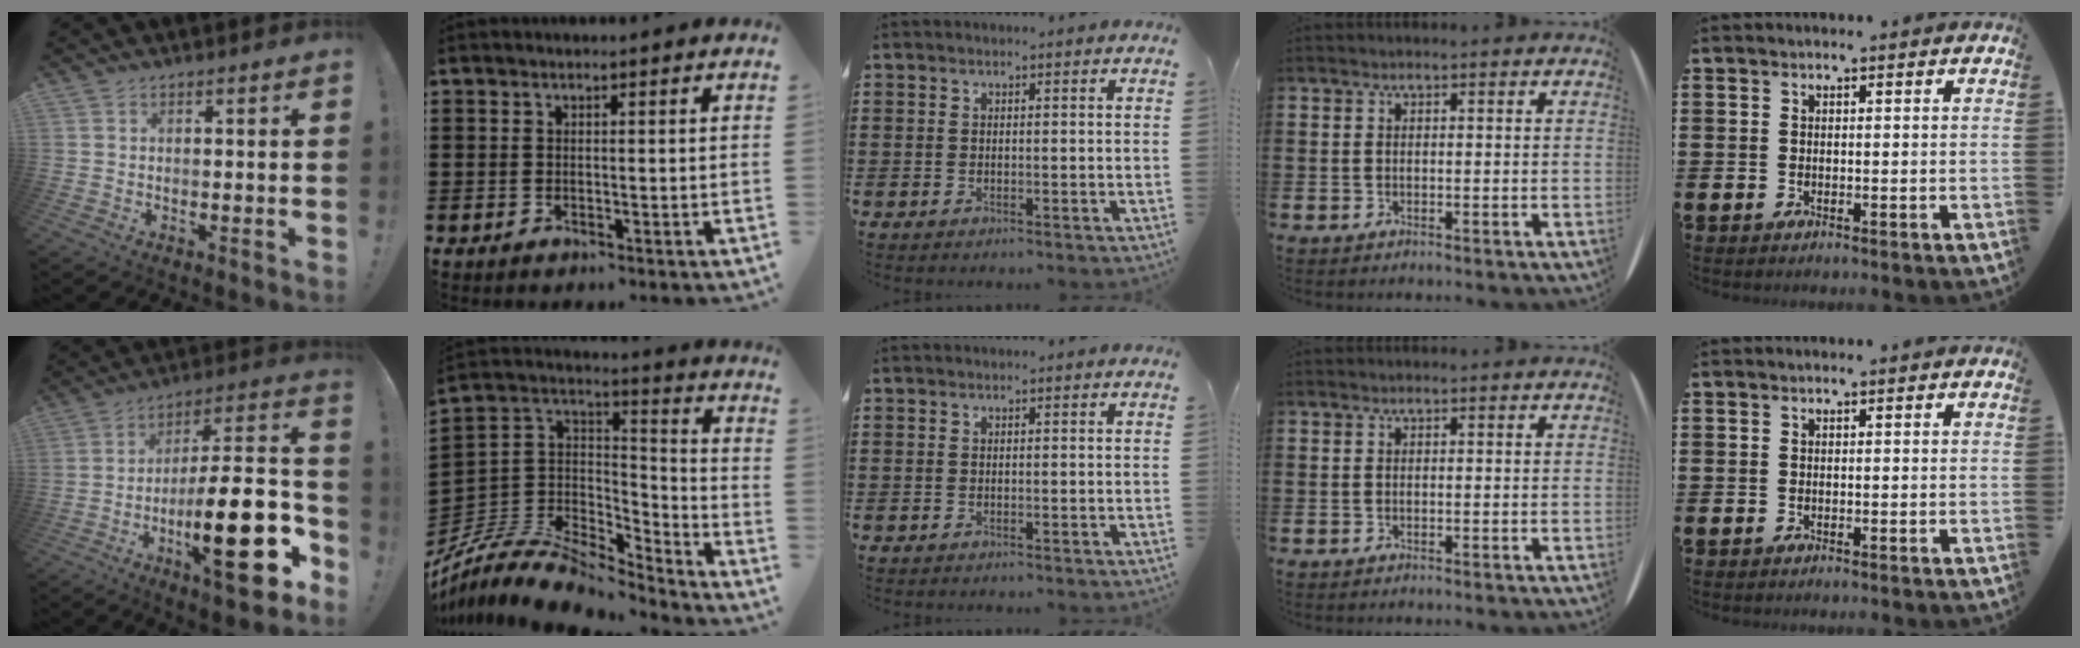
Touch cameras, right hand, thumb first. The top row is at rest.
{"thumb": {"total": 25.8, "force": [-8.6, 6.9, 23.3], "torque": [-0.376, 0.039, -0.137]}, "index": {"total": 8.9, "force": [-7.0, 3.9, 3.8], "torque": [-0.088, 0.007, -0.136]}}